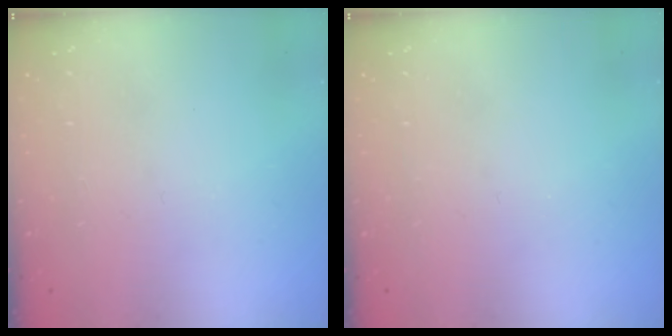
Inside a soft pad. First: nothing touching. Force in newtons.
{"total": 0.0}